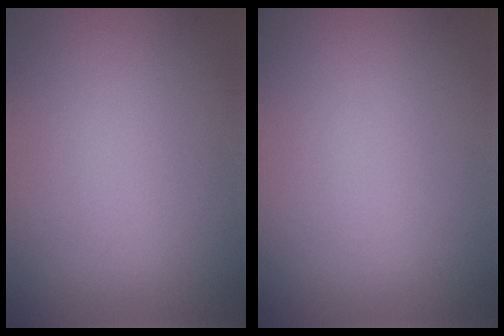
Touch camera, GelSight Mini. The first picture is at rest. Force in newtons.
{"total": 0.0}